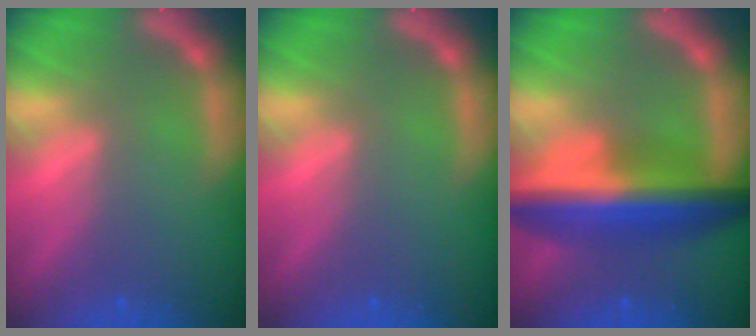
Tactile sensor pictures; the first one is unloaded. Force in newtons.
{"total": 0.0}
{"total": 10.0}